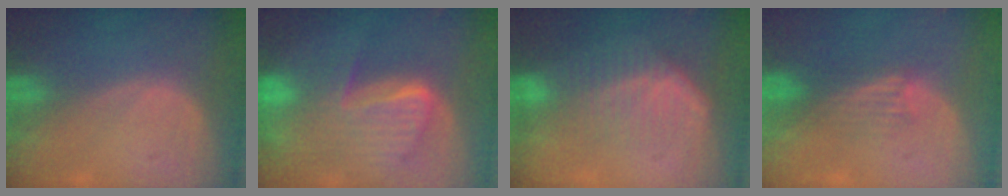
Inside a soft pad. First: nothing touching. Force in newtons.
{"total": 10.0, "press": 8.7, "slide": 5.0}
{"total": 7.6, "press": 6.5, "slide": 3.9}
{"total": 3.1, "press": 2.8, "slide": 1.2}